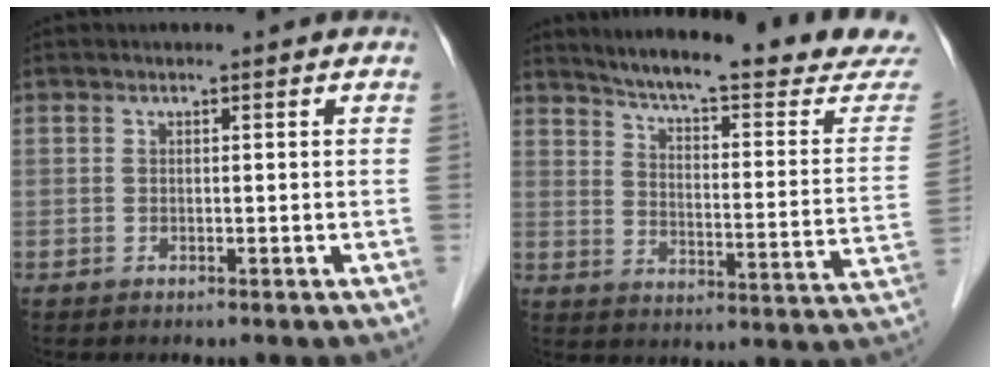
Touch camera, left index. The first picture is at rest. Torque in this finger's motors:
{"motor_torque": [0.10, -0.16, 0.25, 0.04]}